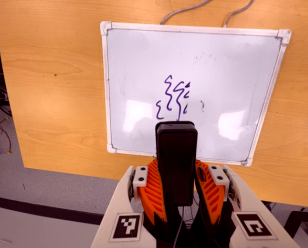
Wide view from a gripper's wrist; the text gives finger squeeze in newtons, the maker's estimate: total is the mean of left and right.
{"total": 8.7, "left": 7.1, "right": 10.2}